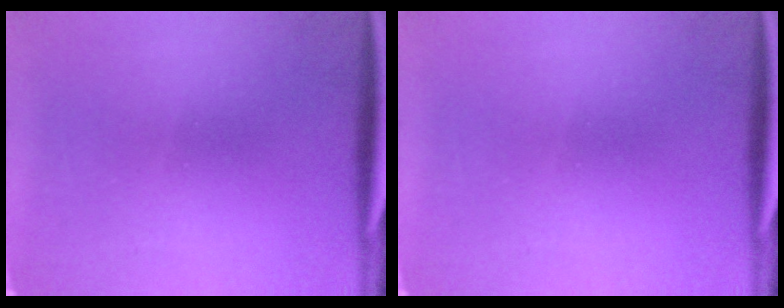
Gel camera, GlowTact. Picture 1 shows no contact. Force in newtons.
{"total": 0.0}